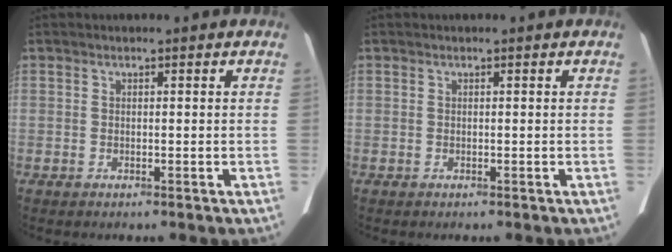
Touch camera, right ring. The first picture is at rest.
{"total": 0.0}